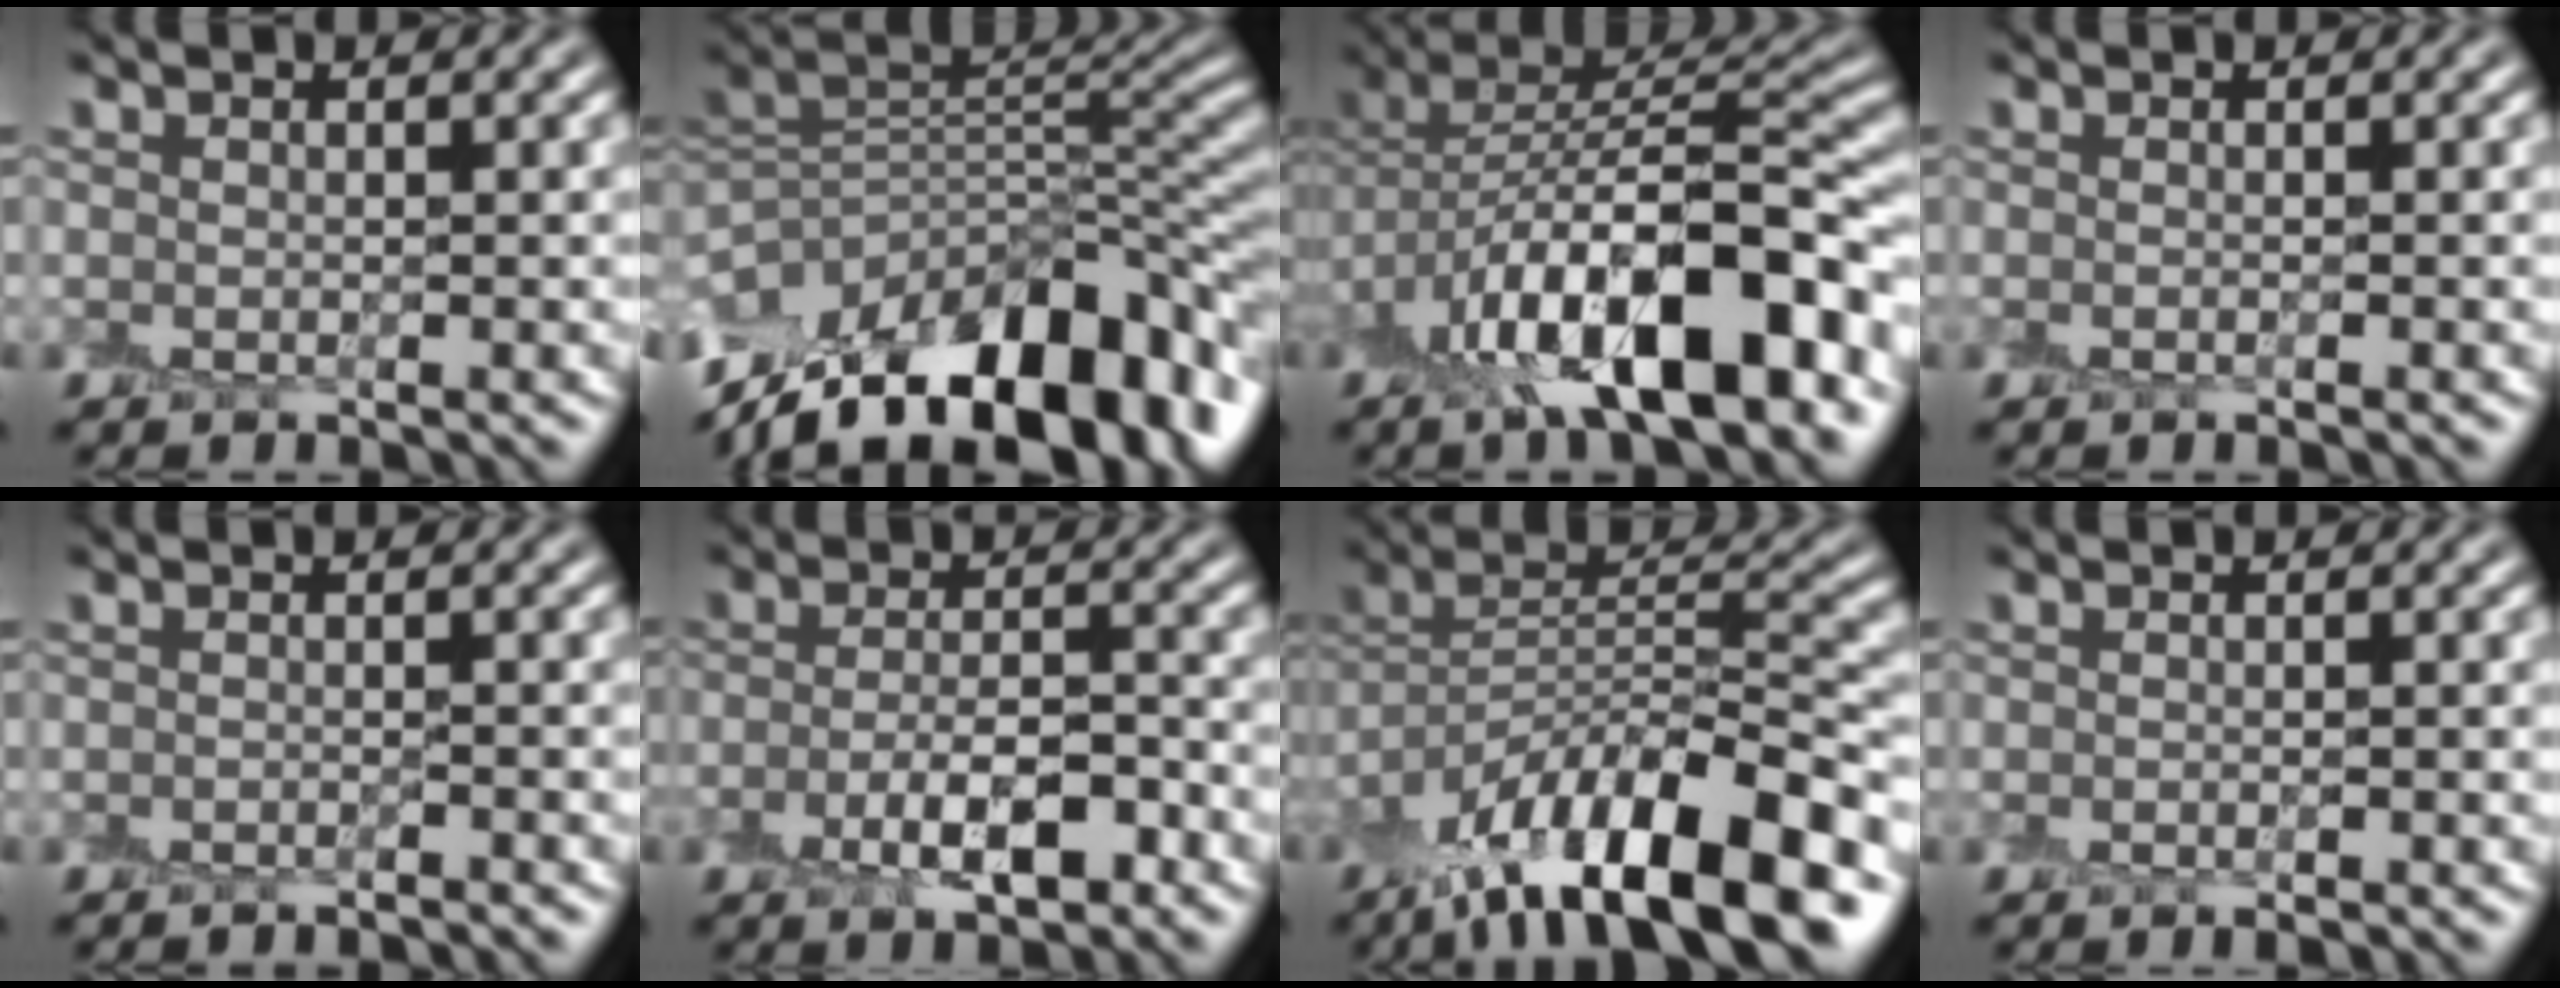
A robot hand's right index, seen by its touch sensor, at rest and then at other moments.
{"total": 15.3, "force": [-9.6, 7.1, 9.5], "torque": [-0.169, 0.024, -0.164]}
{"total": 13.7, "force": [-6.0, 6.0, 10.8], "torque": [-0.160, 0.003, -0.104]}
{"total": 0.8, "force": [-0.2, 0.2, 0.7], "torque": [-0.006, -0.007, -0.010]}
{"total": 1.0, "force": [-0.9, 0.0, 0.6], "torque": [0.000, -0.003, -0.019]}
{"total": 4.6, "force": [-1.9, 1.7, 3.8], "torque": [-0.074, 0.002, -0.035]}
{"total": 14.4, "force": [-9.5, 4.2, 9.9], "torque": [-0.160, 0.026, -0.167]}
{"total": 1.0, "force": [-0.3, 0.0, 0.9], "torque": [-0.015, -0.004, -0.008]}